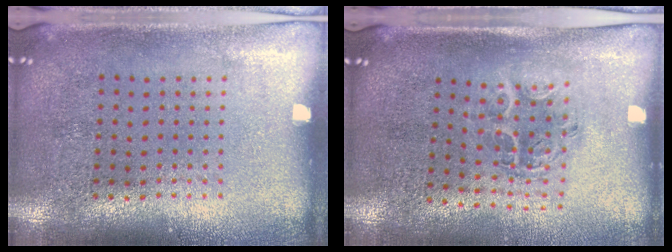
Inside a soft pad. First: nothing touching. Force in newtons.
{"total": 1.1, "press": 1.1, "slide": 0.2}